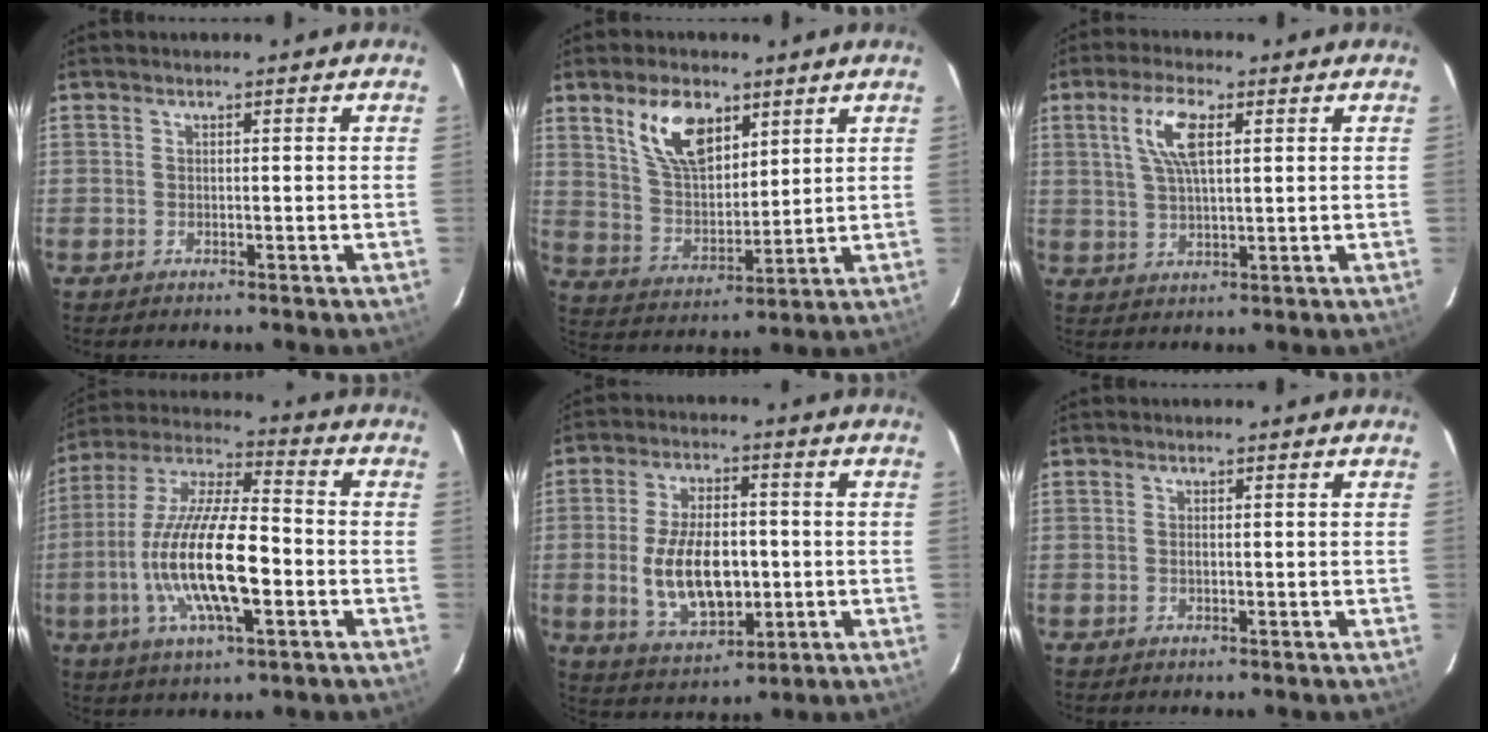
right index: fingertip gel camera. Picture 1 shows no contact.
{"total": 11.9, "force": [6.5, 6.2, 7.7], "torque": [-0.141, 0.014, 0.133]}
{"total": 7.5, "force": [2.6, 2.6, 6.6], "torque": [-0.130, 0.010, 0.052]}
{"total": 18.6, "force": [-4.1, 5.3, 17.3], "torque": [-0.341, -0.007, -0.079]}
{"total": 13.6, "force": [-1.5, 7.2, 11.4], "torque": [-0.224, -0.002, -0.011]}
{"total": 0.6, "force": [0.1, 0.3, 0.5], "torque": [-0.010, 0.002, 0.002]}